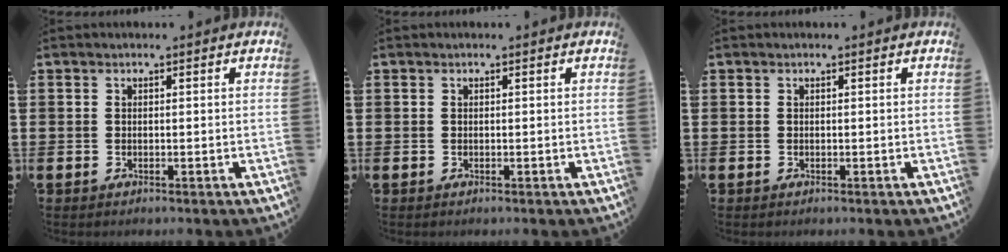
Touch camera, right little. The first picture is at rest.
{"total": 0.0}
{"total": 0.0}